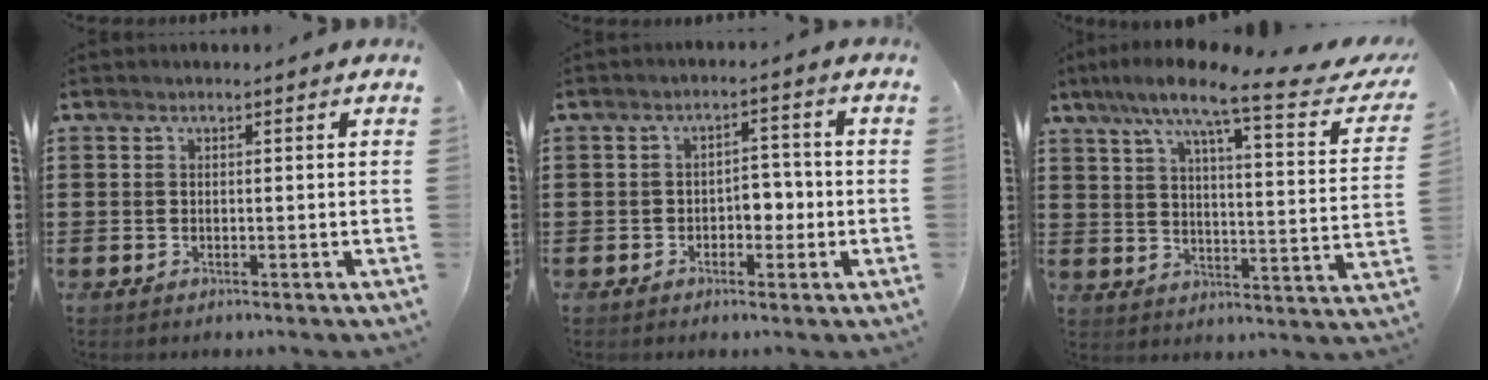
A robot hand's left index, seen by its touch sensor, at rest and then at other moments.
{"total": 3.7, "force": [-1.3, 2.4, 2.5], "torque": [-0.042, 0.004, -0.031]}
{"total": 10.5, "force": [7.7, 0.8, 7.1], "torque": [-0.142, -0.046, 0.115]}